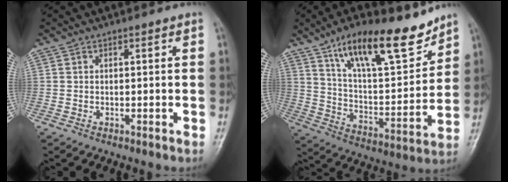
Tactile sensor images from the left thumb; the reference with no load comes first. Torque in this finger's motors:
{"motor_torque": [0.25, 0.26, 1.47, -1.30, 0.17]}